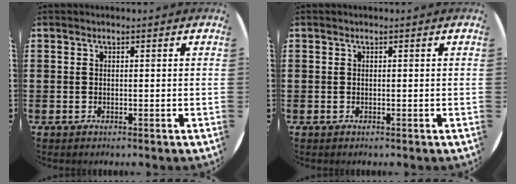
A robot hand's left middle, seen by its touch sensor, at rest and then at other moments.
{"total": 0.0}